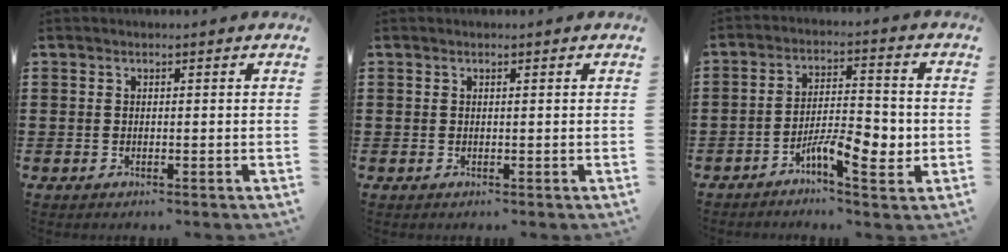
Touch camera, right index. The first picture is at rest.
{"total": 0.0}
{"total": 7.8, "force": [-3.3, 2.5, 6.6], "torque": [-0.105, 0.009, -0.054]}